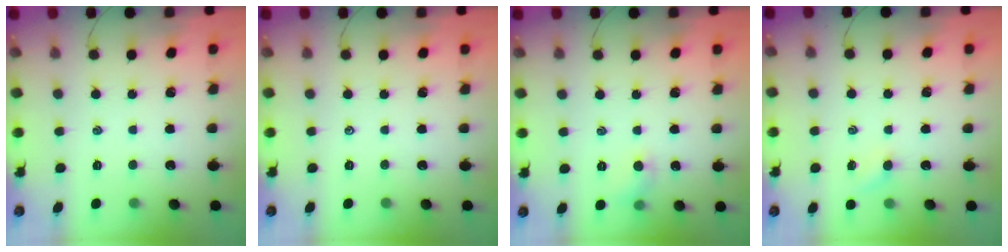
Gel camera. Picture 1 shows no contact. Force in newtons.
{"total": 0.0}
{"total": 5.6, "press": 5.2, "slide": 1.9}
{"total": 2.8, "press": 2.7, "slide": 0.8}